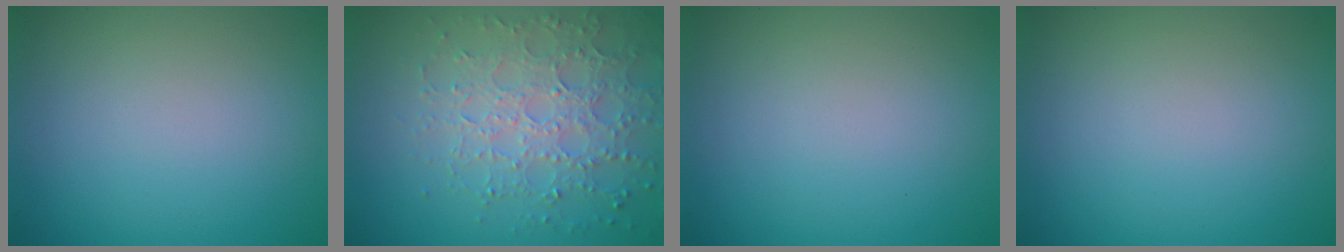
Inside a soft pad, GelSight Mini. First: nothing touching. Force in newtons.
{"total": 5.5, "press": 4.7, "slide": 2.8}
{"total": 0.0}
{"total": 0.0}